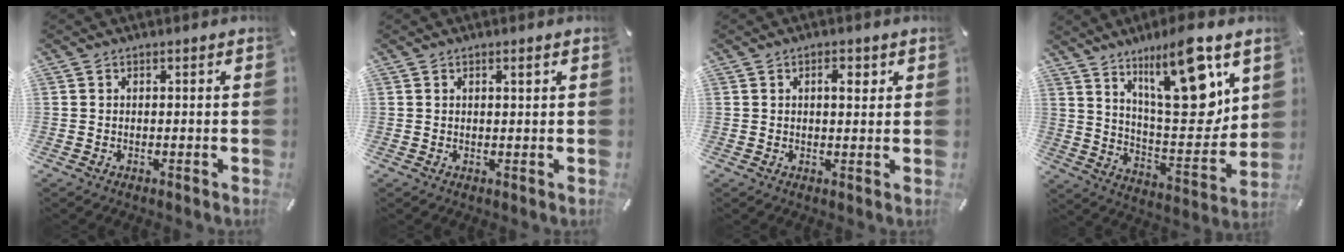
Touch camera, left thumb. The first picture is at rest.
{"total": 1.3, "force": [0.7, 0.3, 1.1], "torque": [-0.022, 0.001, 0.011]}
{"total": 3.3, "force": [1.2, 1.6, 2.7], "torque": [-0.033, -0.001, 0.014]}
{"total": 19.9, "force": [11.3, 6.5, 15.1], "torque": [-0.218, -0.071, 0.176]}